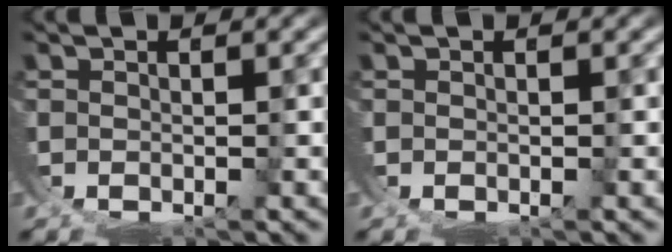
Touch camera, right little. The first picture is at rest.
{"total": 0.0}